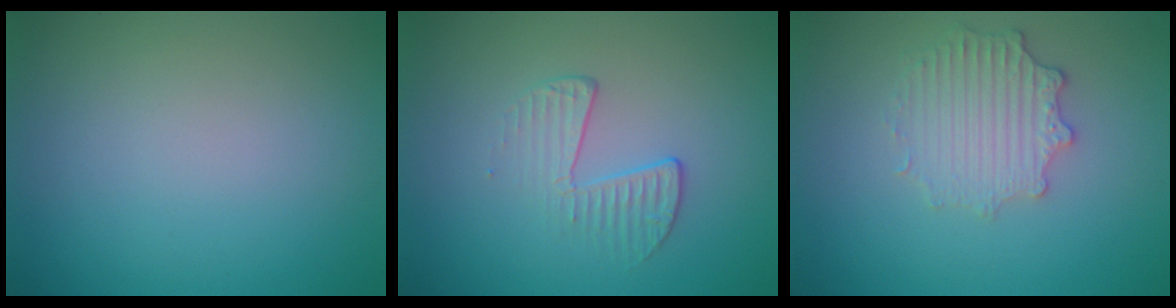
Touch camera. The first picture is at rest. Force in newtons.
{"total": 2.1, "press": 1.0, "slide": 1.8}
{"total": 2.6, "press": 2.5, "slide": 0.9}